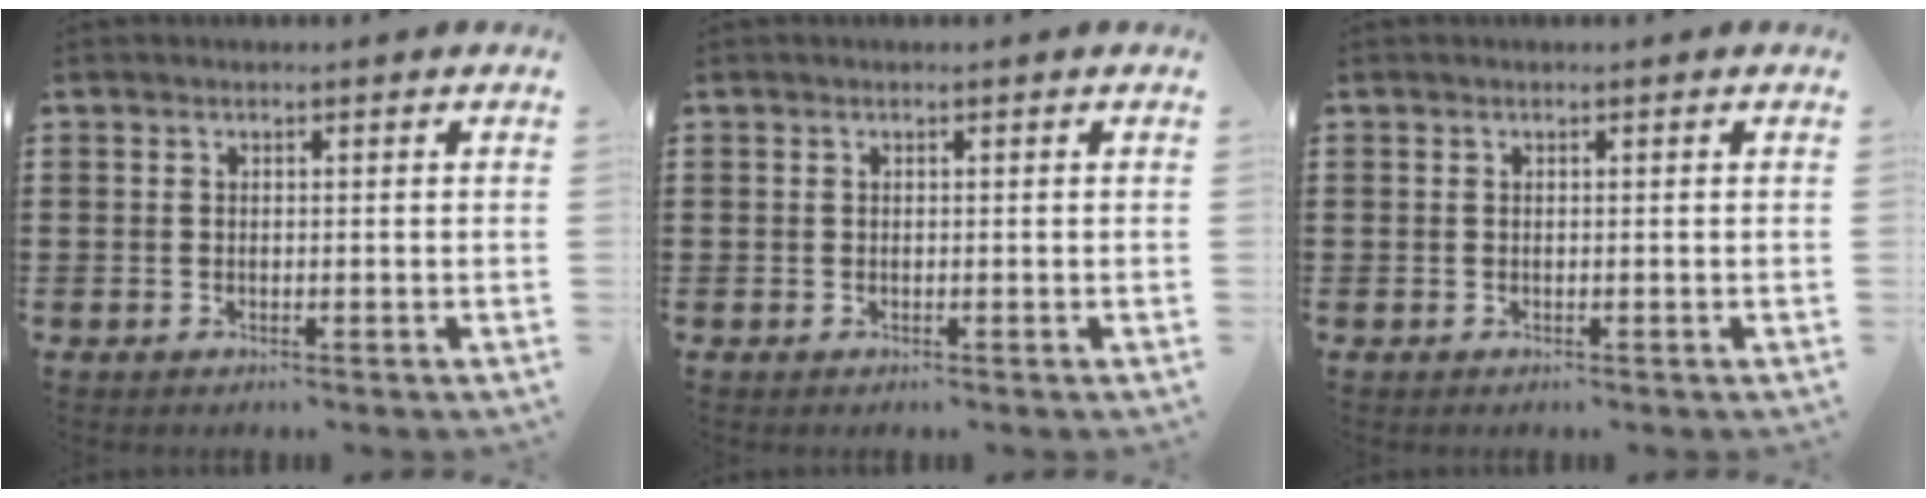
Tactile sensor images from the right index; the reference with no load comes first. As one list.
[{"total": 0.0}, {"total": 0.0}]